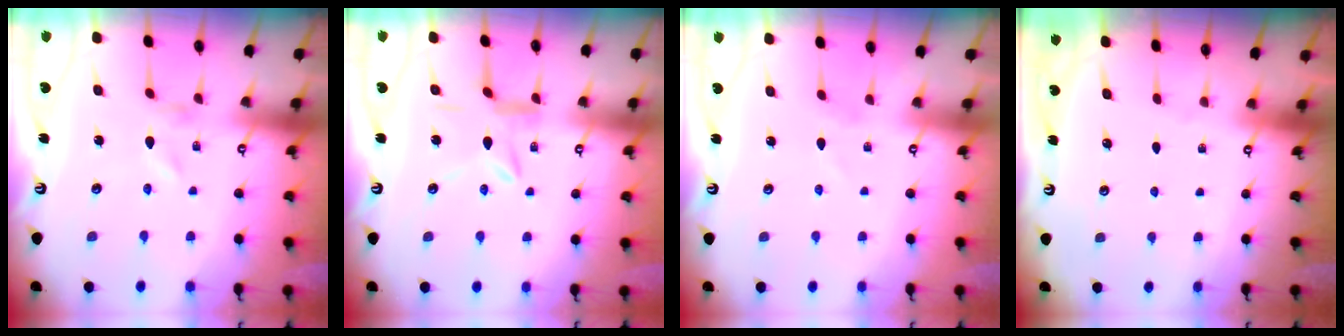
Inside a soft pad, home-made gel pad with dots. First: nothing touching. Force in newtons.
{"total": 7.1, "press": 7.1, "slide": 0.6}
{"total": 1.2, "press": 1.2, "slide": 0.1}
{"total": 0.0}